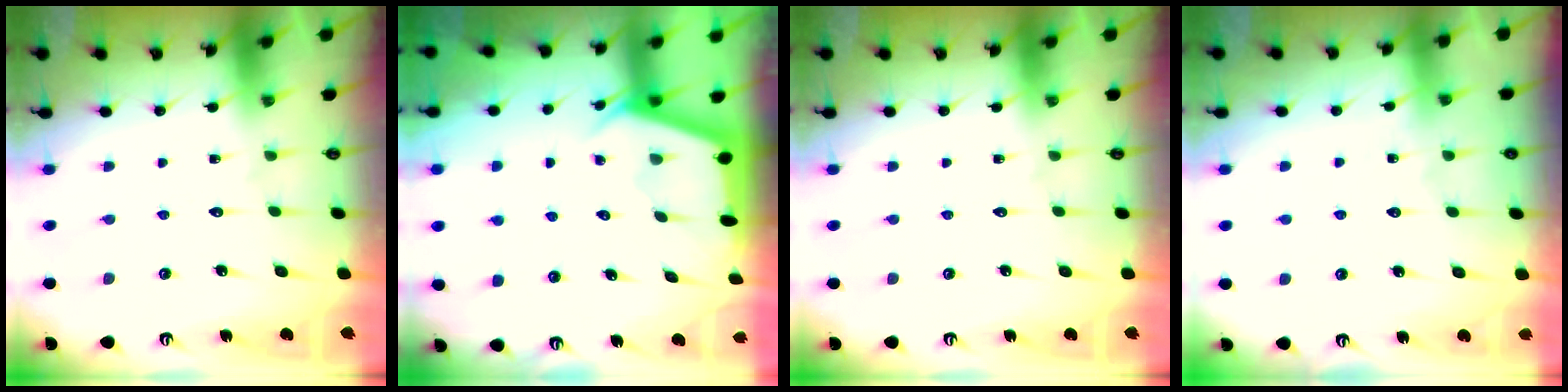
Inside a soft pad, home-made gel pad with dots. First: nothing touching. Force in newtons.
{"total": 2.8, "press": 2.8, "slide": 0.4}
{"total": 0.0}
{"total": 3.5, "press": 3.5, "slide": 0.5}